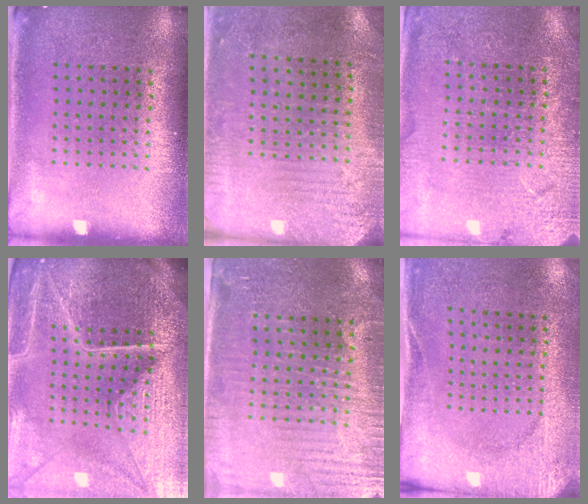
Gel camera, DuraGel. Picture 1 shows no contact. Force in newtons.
{"total": 2.8, "press": 2.4, "slide": 1.5}
{"total": 2.9, "press": 2.9, "slide": 0.3}
{"total": 6.0, "press": 5.4, "slide": 2.5}
{"total": 3.7, "press": 3.5, "slide": 1.4}
{"total": 2.7, "press": 2.3, "slide": 1.3}